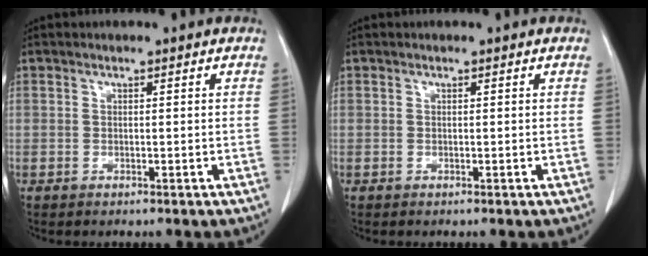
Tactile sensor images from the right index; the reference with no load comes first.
{"total": 0.0}